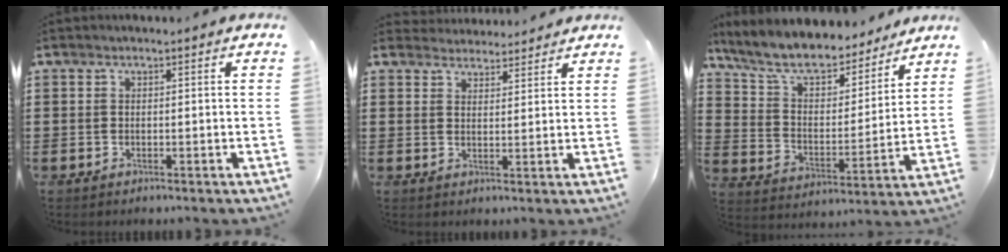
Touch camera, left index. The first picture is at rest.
{"total": 2.7, "force": [2.6, 0.5, -0.6], "torque": [0.004, -0.008, 0.050]}
{"total": 8.9, "force": [8.0, 2.3, 3.1], "torque": [-0.099, -0.051, 0.138]}